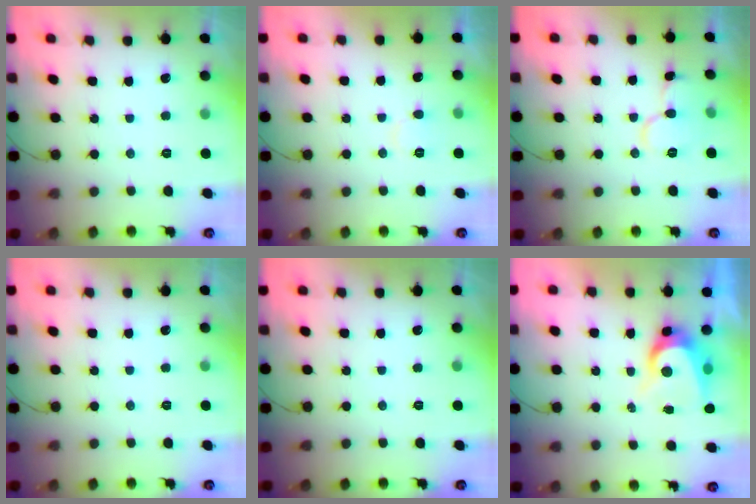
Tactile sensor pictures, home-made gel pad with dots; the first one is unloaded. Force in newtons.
{"total": 5.6, "press": 5.6, "slide": 0.7}
{"total": 9.4, "press": 9.4, "slide": 1.0}
{"total": 0.0}
{"total": 0.0}
{"total": 8.9, "press": 8.9, "slide": 0.9}